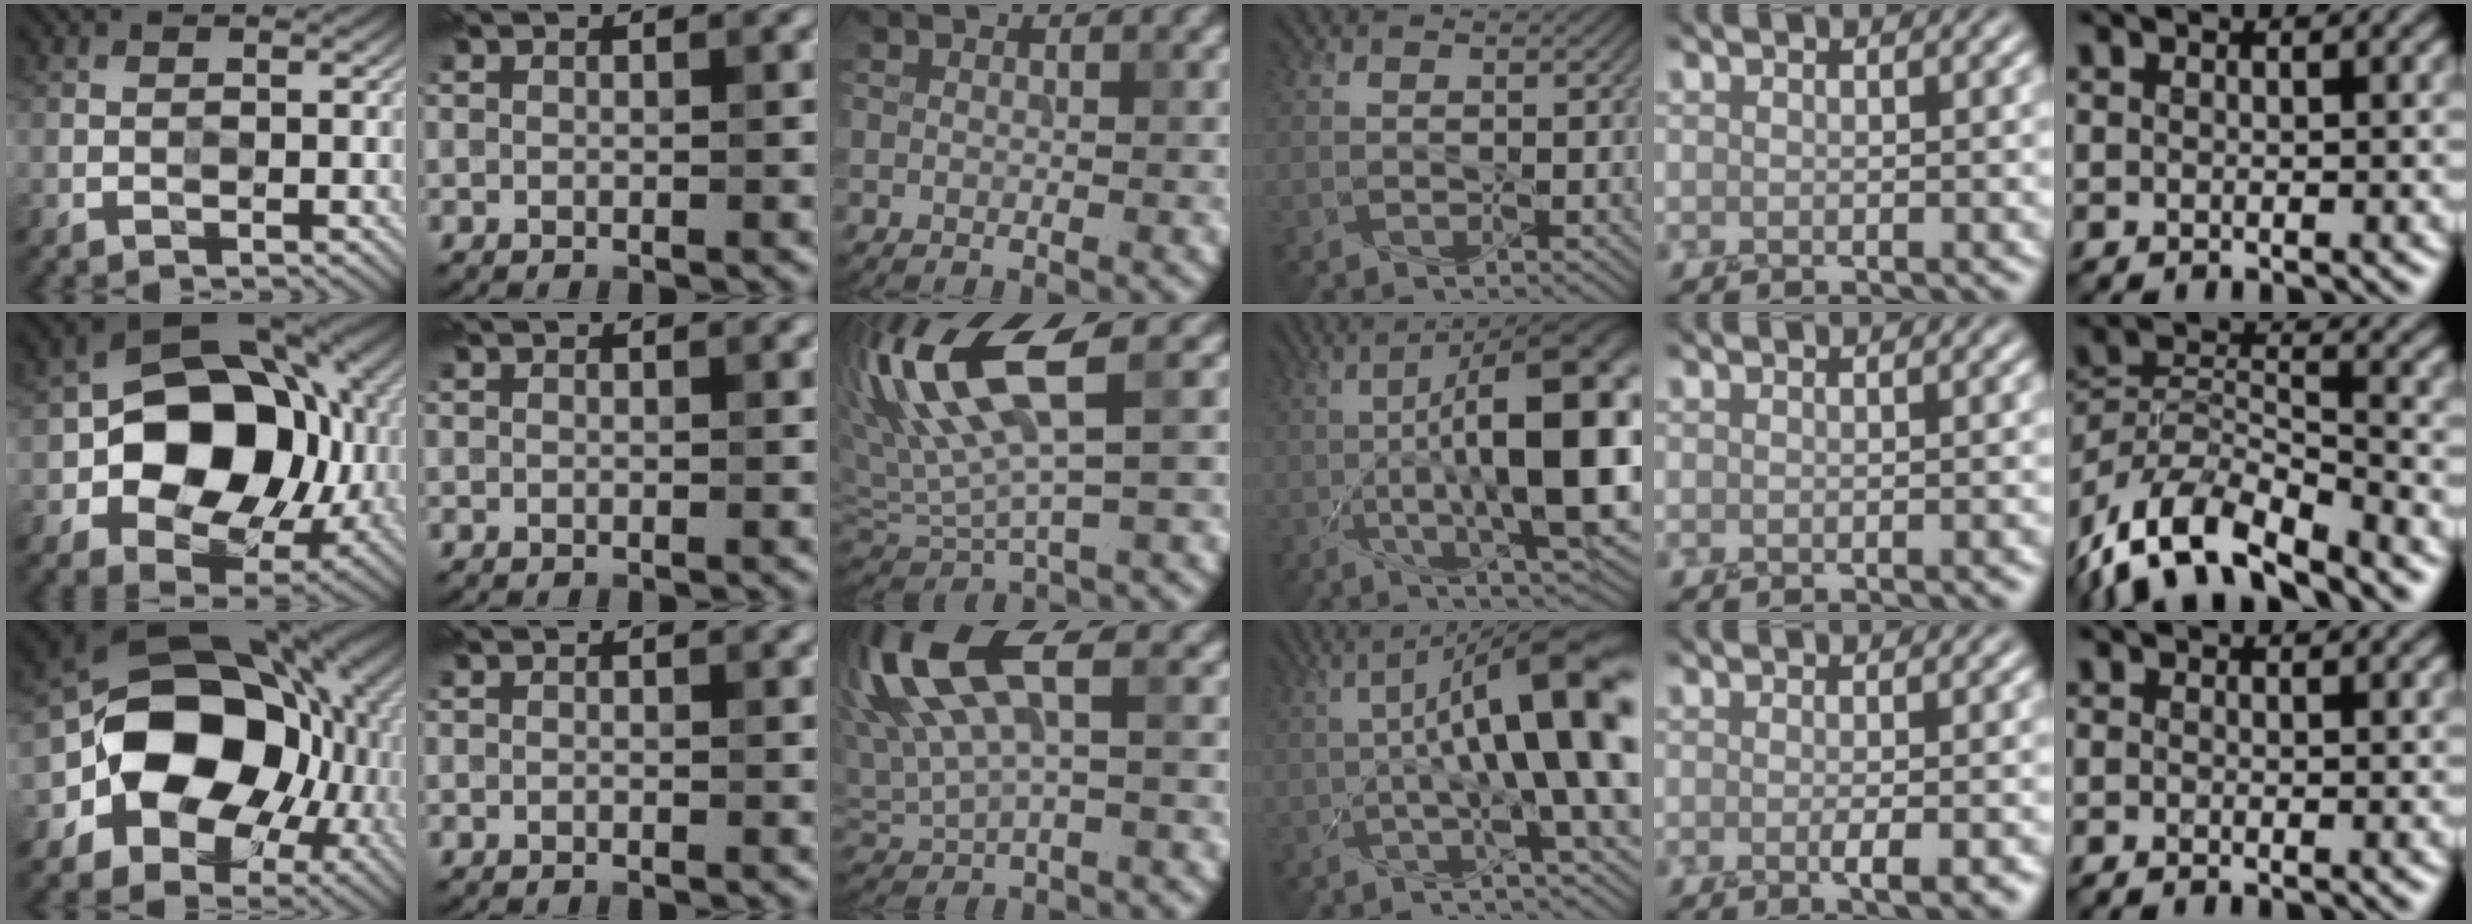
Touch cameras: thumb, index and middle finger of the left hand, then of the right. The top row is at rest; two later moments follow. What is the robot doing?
{"motion": "screw", "object": "medicine bottle"}